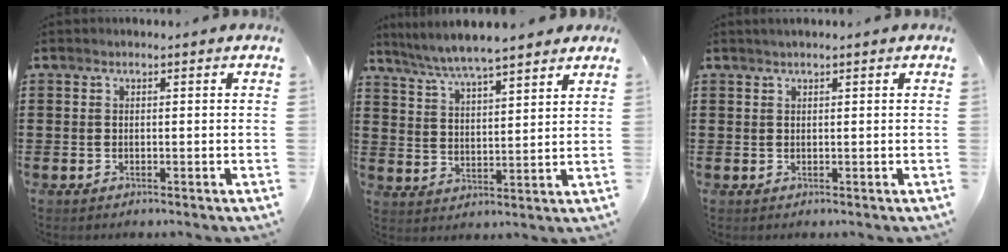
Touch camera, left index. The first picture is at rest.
{"total": 5.9, "force": [5.5, 0.2, 2.2], "torque": [-0.064, -0.023, 0.096]}
{"total": 0.9, "force": [0.6, 0.0, 0.6], "torque": [-0.010, 0.001, 0.012]}